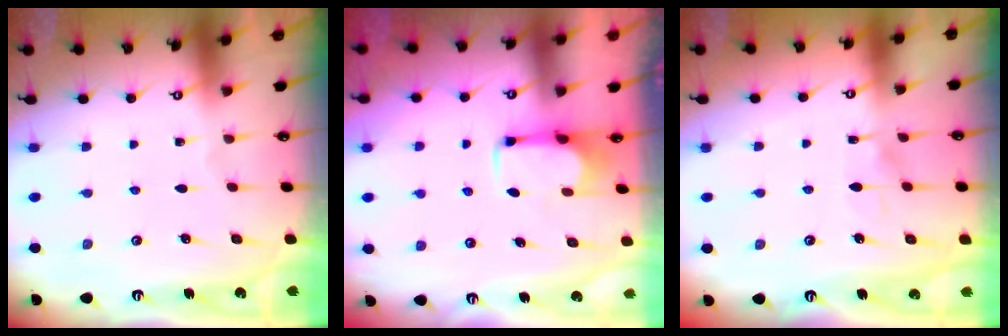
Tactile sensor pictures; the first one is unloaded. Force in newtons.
{"total": 2.8, "press": 2.7, "slide": 0.7}
{"total": 6.3, "press": 6.3, "slide": 0.6}